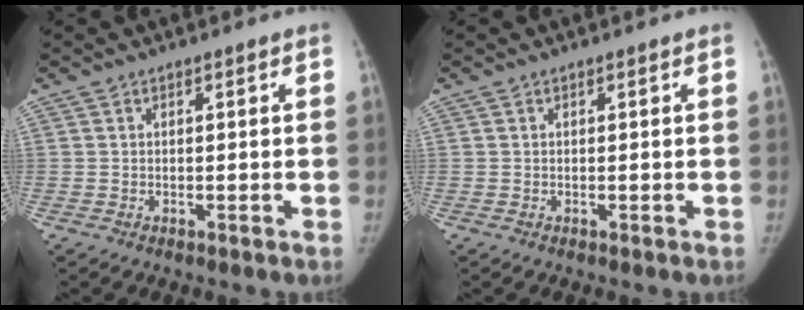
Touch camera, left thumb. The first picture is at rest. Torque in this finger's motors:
{"motor_torque": [0.05, -0.03, 0.17, -0.17, 0.01]}